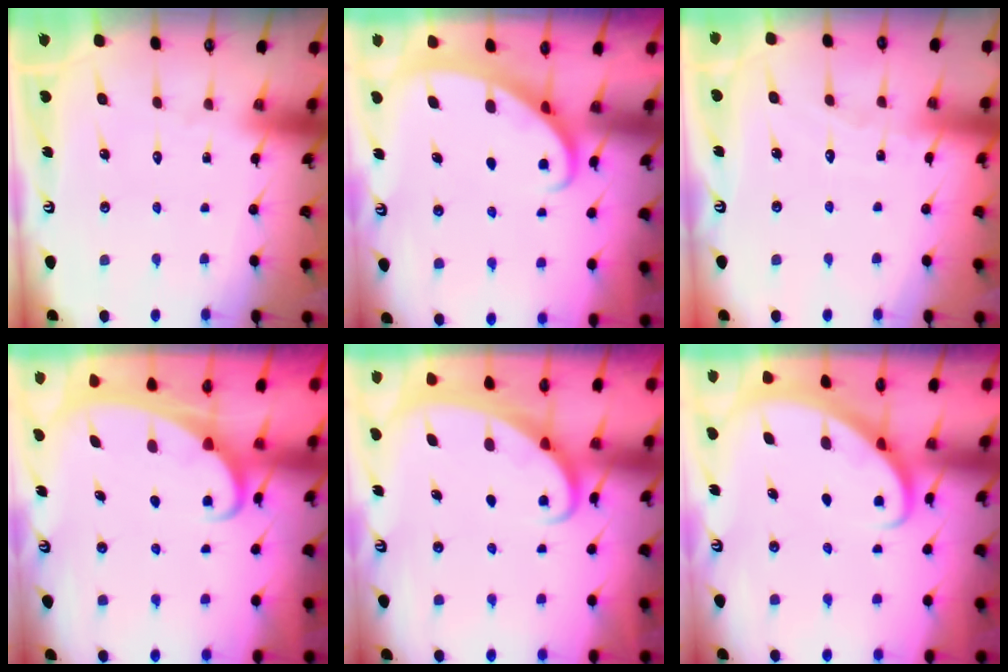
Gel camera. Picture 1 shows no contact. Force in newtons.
{"total": 2.2, "press": 2.2, "slide": 0.2}
{"total": 4.1, "press": 4.1, "slide": 0.5}
{"total": 2.1, "press": 2.1, "slide": 0.3}
{"total": 2.0, "press": 2.0, "slide": 0.2}
{"total": 2.9, "press": 2.9, "slide": 0.2}